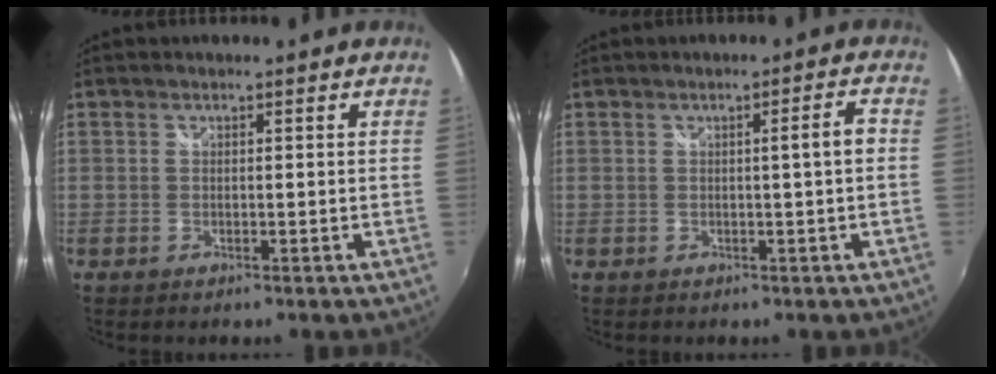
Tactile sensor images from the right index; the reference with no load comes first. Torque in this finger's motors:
{"motor_torque": [0.61, -0.17, 0.04, 0.05]}